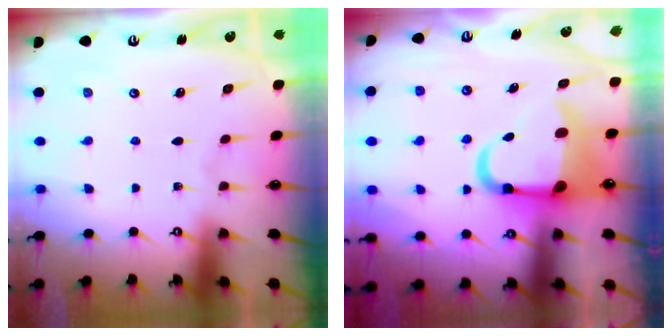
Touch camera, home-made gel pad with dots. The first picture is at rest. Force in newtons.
{"total": 12.8, "press": 12.7, "slide": 1.7}